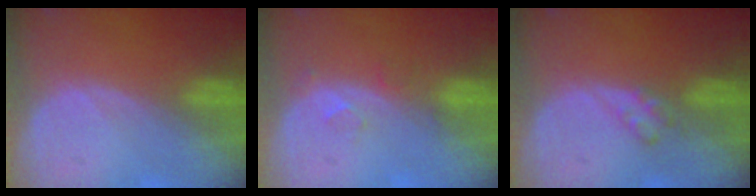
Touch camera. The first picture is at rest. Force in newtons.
{"total": 2.3, "press": 2.0, "slide": 1.1}
{"total": 2.3, "press": 2.2, "slide": 0.3}